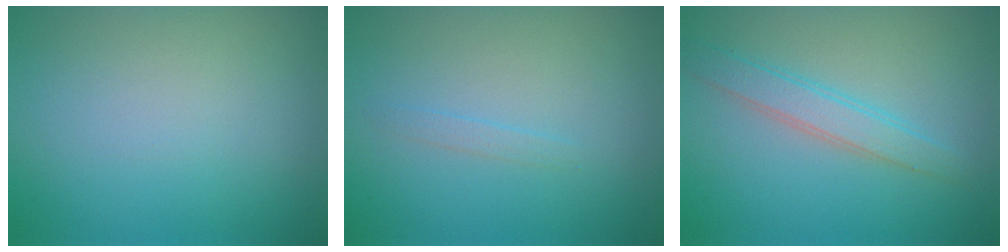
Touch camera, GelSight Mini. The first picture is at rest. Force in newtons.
{"total": 0.7, "press": 0.7, "slide": 0.1}
{"total": 2.7, "press": 2.7, "slide": 0.1}